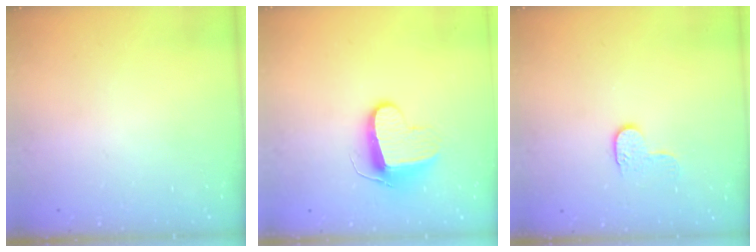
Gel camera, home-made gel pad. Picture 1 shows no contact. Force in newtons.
{"total": 9.5, "press": 9.5, "slide": 0.4}
{"total": 5.6, "press": 5.6, "slide": 0.5}